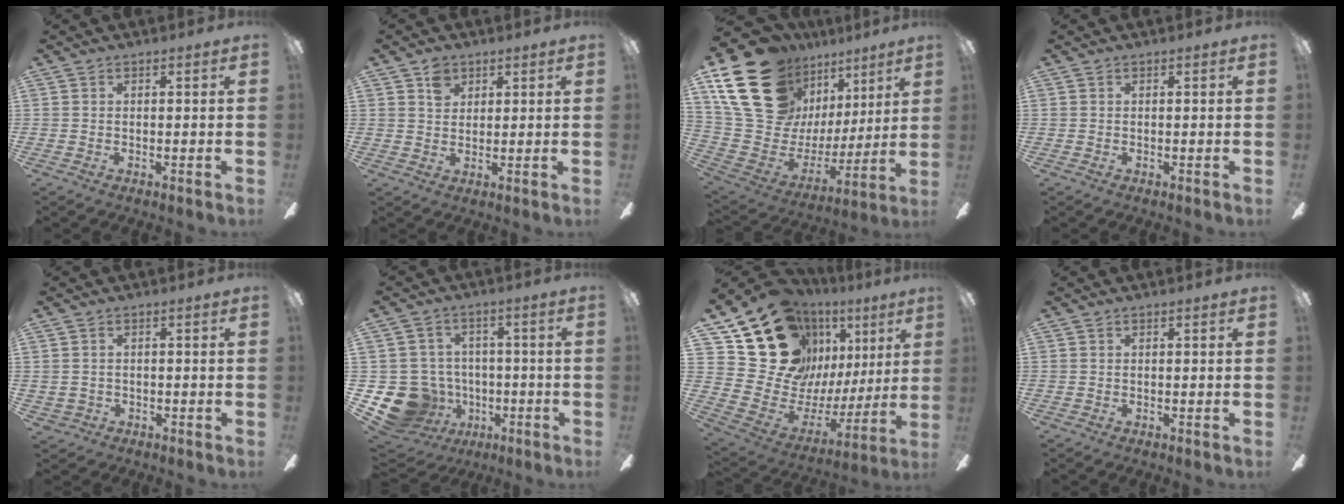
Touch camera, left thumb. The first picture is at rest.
{"total": 4.0, "force": [2.4, 2.8, 1.5], "torque": [-0.020, -0.001, 0.043]}
{"total": 24.2, "force": [13.8, 15.6, 12.3], "torque": [-0.247, -0.074, 0.274]}
{"total": 0.0}
{"total": 0.7, "force": [-0.2, 0.7, 0.1], "torque": [-0.003, 0.003, -0.006]}
{"total": 14.9, "force": [-5.6, 12.7, 5.5], "torque": [-0.137, 0.040, -0.075]}
{"total": 22.2, "force": [13.2, 15.0, 9.8], "torque": [-0.172, -0.078, 0.265]}
{"total": 0.0}